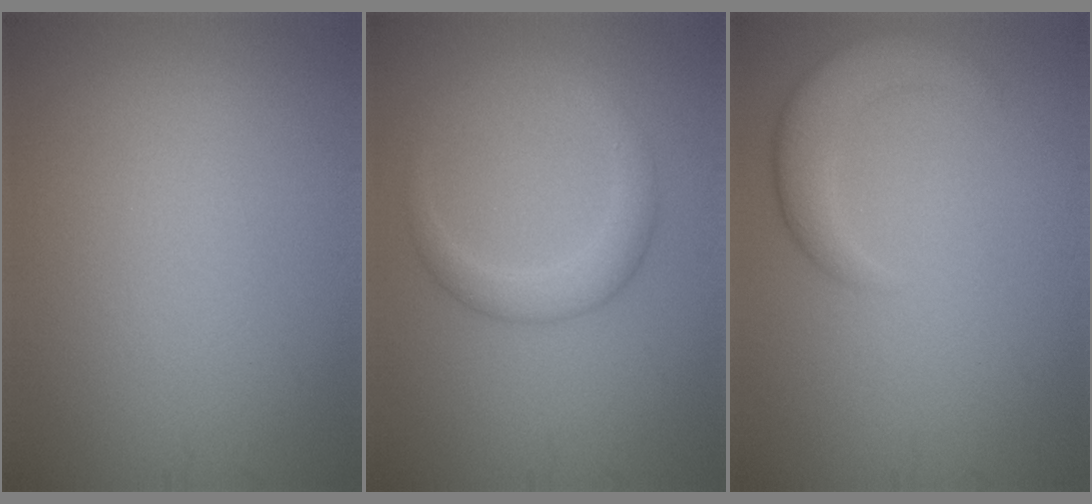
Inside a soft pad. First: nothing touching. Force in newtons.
{"total": 2.7, "press": 2.7, "slide": 0.1}
{"total": 3.7, "press": 3.7, "slide": 0.4}